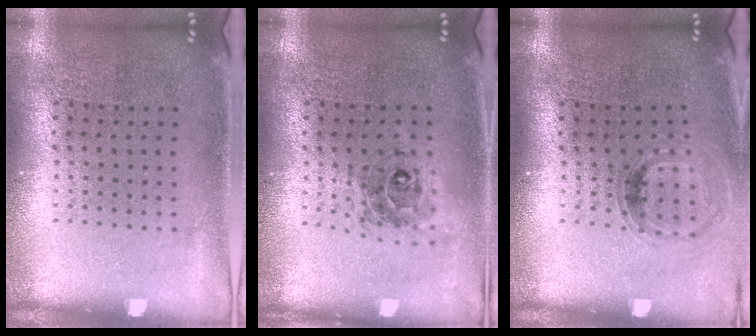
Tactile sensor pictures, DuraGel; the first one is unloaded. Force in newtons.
{"total": 0.7, "press": 0.7, "slide": 0.2}
{"total": 0.8, "press": 0.8, "slide": 0.1}